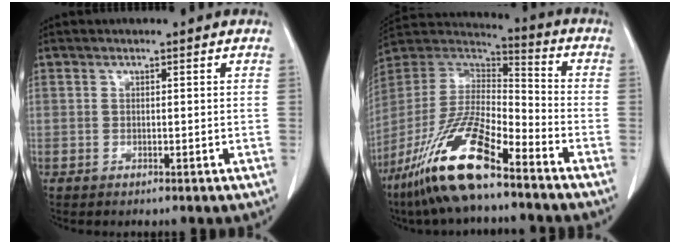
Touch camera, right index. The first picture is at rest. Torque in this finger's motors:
{"motor_torque": [0.23, -0.38, 0.22, 0.04]}